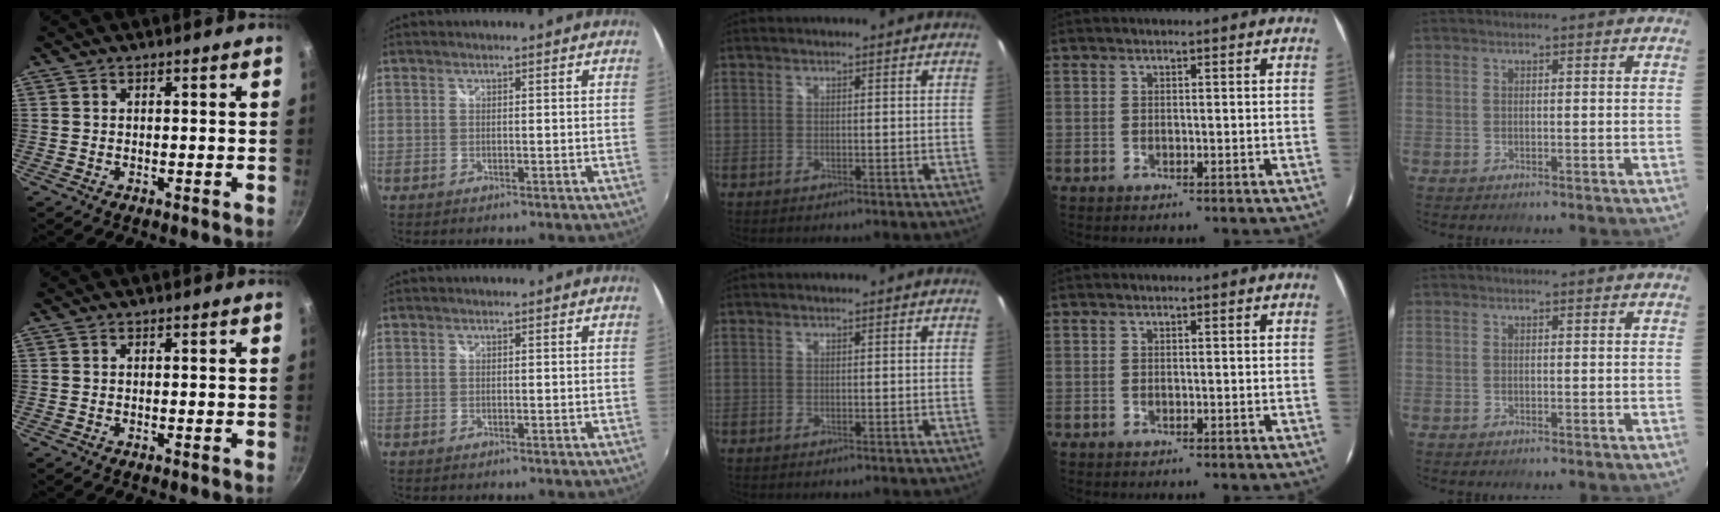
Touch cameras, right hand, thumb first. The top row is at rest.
{}